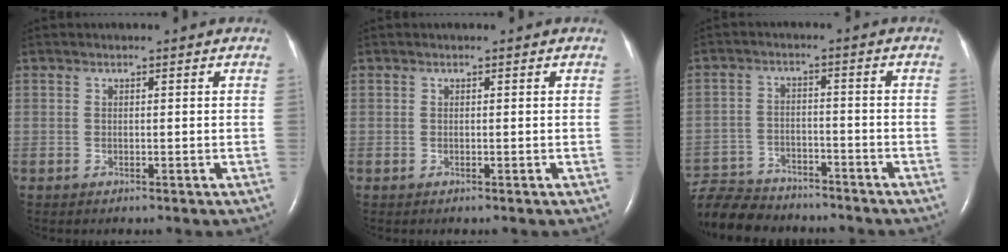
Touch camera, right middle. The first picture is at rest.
{"total": 0.0}
{"total": 12.4, "force": [-11.4, 3.7, 3.4], "torque": [-0.070, 0.005, -0.182]}